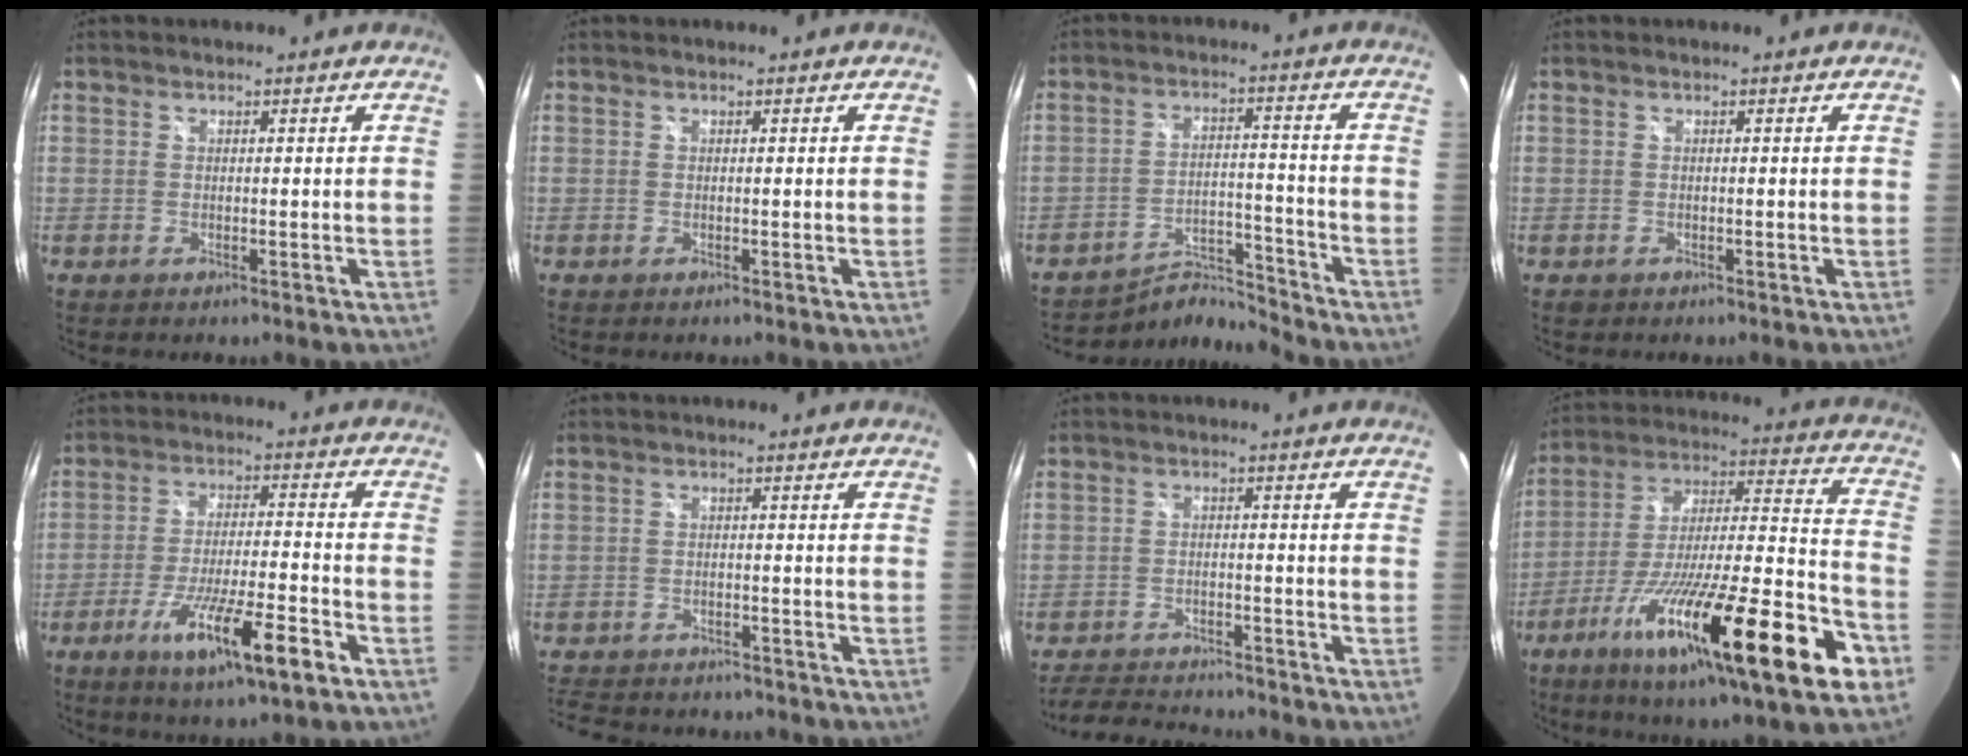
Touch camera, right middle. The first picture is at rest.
{"total": 0.0}
{"total": 6.2, "force": [-6.2, -0.3, -0.8], "torque": [0.003, 0.025, -0.110]}
{"total": 0.7, "force": [-0.4, 0.6, 0.2], "torque": [-0.005, -0.003, -0.007]}
{"total": 13.0, "force": [-6.8, 1.5, 10.9], "torque": [-0.207, -0.026, -0.114]}
{"total": 11.8, "force": [-10.2, 4.3, 4.2], "torque": [-0.110, -0.006, -0.154]}
{"total": 9.3, "force": [-8.7, 1.8, 2.9], "torque": [-0.081, 0.004, -0.138]}
{"total": 30.1, "force": [-14.6, 4.1, 26.0], "torque": [-0.418, -0.051, -0.241]}